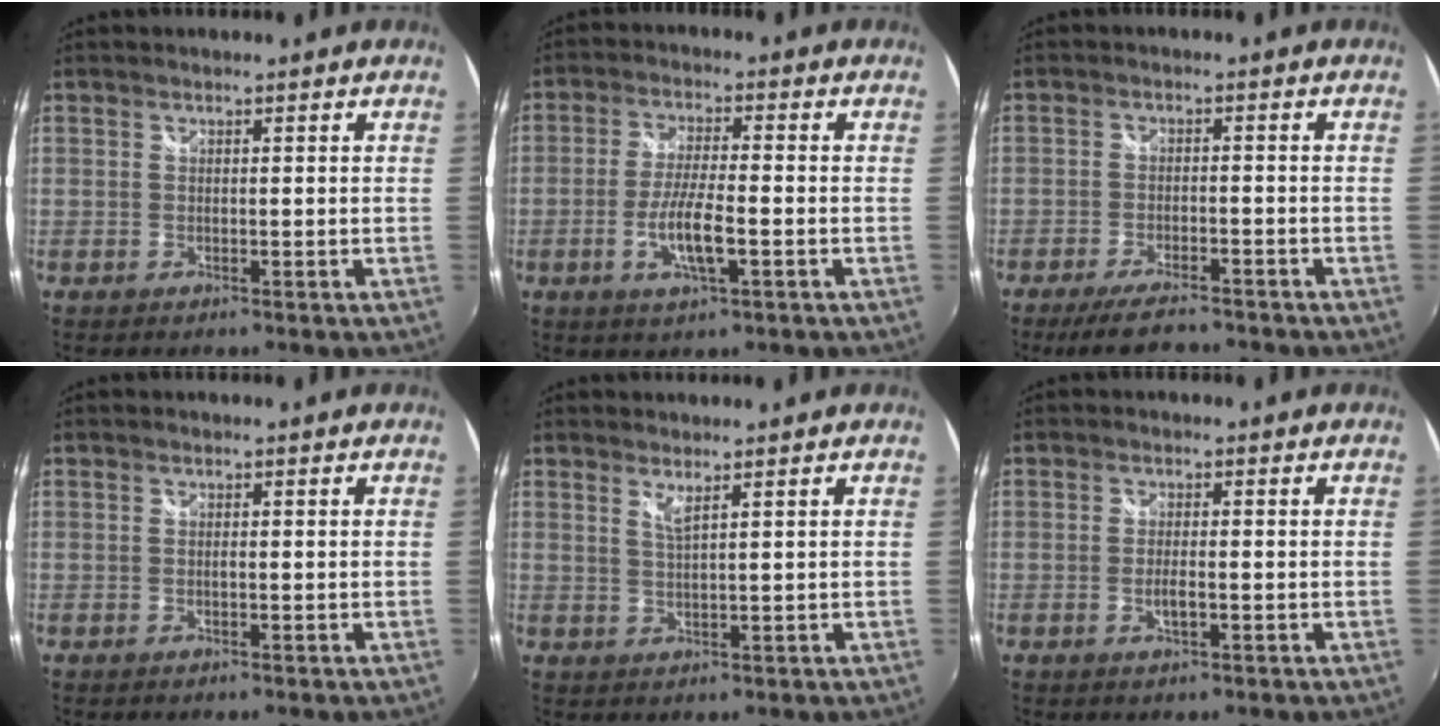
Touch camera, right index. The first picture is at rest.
{"total": 6.7, "force": [-2.2, 1.4, 6.1], "torque": [-0.125, -0.007, -0.042]}
{"total": 8.4, "force": [-7.0, 2.1, 4.1], "torque": [-0.099, -0.018, -0.117]}
{"total": 0.0}
{"total": 1.8, "force": [1.3, -0.2, 1.3], "torque": [-0.026, -0.005, 0.020]}
{"total": 2.3, "force": [-0.7, 0.6, 2.1], "torque": [-0.040, -0.003, -0.012]}